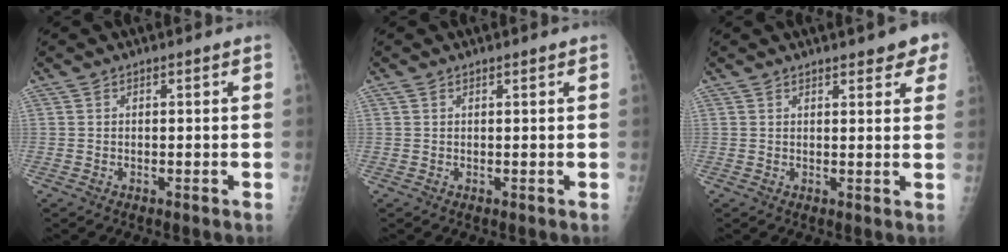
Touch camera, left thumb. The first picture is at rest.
{"total": 1.0, "force": [0.7, 0.3, 0.7], "torque": [-0.016, 0.003, 0.014]}
{"total": 6.5, "force": [4.6, 2.0, 4.2], "torque": [-0.026, -0.012, 0.050]}